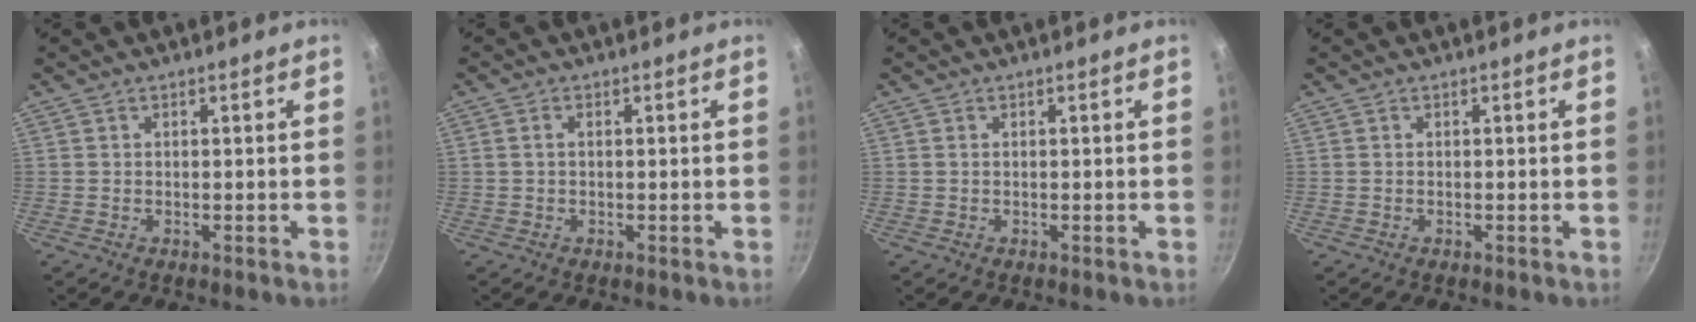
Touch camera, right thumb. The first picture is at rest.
{"total": 1.2, "force": [0.1, 0.8, 1.0], "torque": [-0.020, 0.005, 0.001]}
{"total": 0.0}
{"total": 0.0}